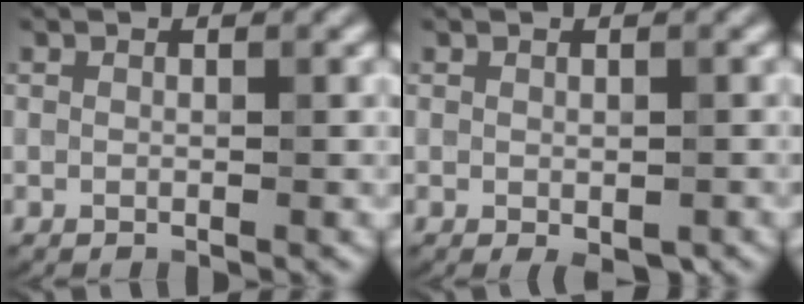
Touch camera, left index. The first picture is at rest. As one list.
[{"total": 1.3, "force": [-0.7, 0.6, 0.9], "torque": [-0.018, -0.007, -0.003]}]